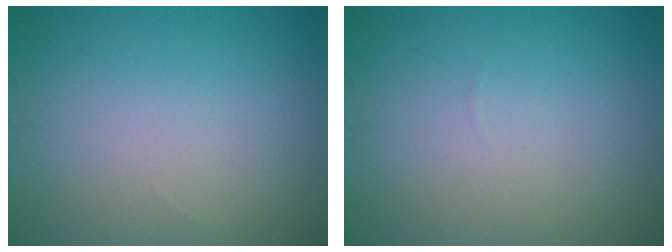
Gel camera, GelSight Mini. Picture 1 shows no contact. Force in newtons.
{"total": 0.0}